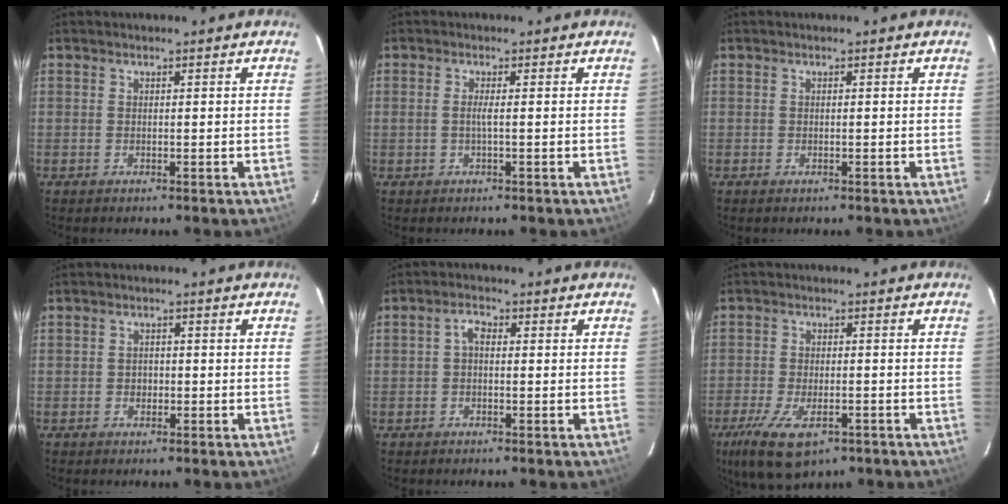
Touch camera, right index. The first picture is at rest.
{"total": 1.3, "force": [-0.2, -0.3, 1.2], "torque": [-0.023, 0.002, -0.004]}
{"total": 0.6, "force": [-0.4, 0.3, 0.3], "torque": [-0.006, -0.002, -0.007]}
{"total": 1.7, "force": [-0.6, 1.5, 0.6], "torque": [-0.009, 0.003, -0.008]}
{"total": 2.1, "force": [-0.3, 1.3, 1.6], "torque": [-0.032, 0.011, -0.004]}
{"total": 11.9, "force": [-6.8, 5.1, 8.4], "torque": [-0.185, -0.035, -0.111]}